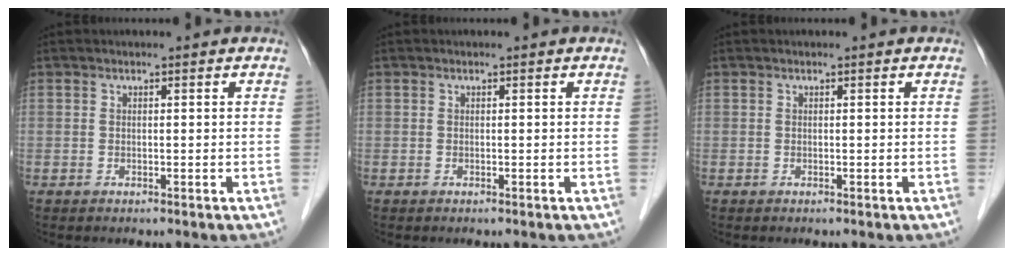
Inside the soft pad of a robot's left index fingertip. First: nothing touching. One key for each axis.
{"total": 0.0}
{"total": 0.0}